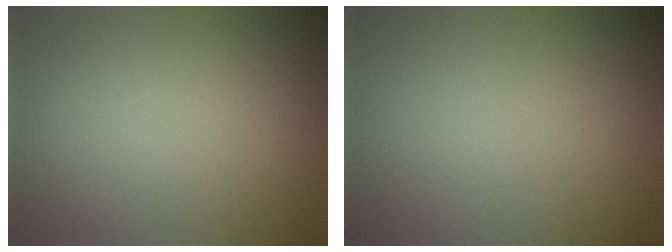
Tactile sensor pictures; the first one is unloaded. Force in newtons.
{"total": 0.0}